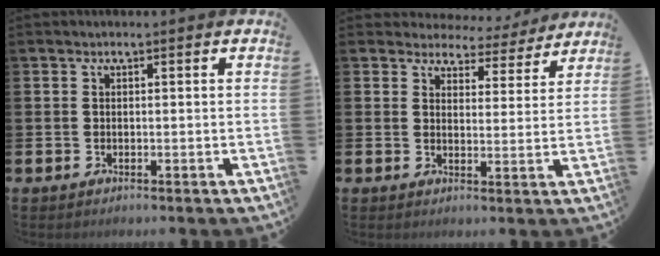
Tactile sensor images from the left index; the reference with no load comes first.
{"total": 4.0, "force": [3.7, 1.6, 0.3], "torque": [-0.016, -0.030, 0.059]}